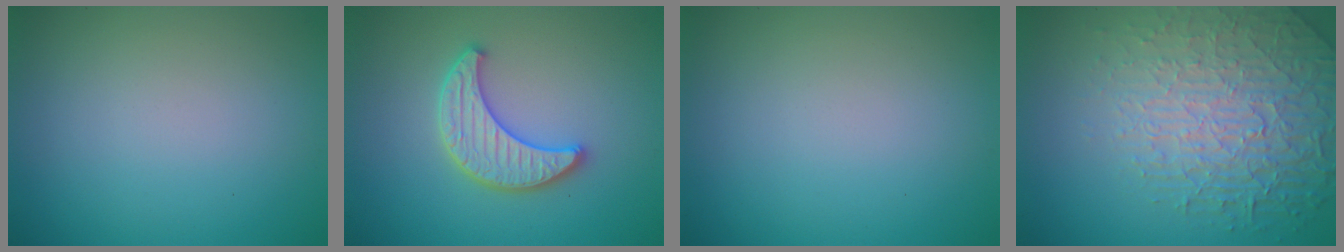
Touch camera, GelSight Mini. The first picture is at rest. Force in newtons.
{"total": 3.8, "press": 3.5, "slide": 1.4}
{"total": 0.0}
{"total": 6.2, "press": 5.1, "slide": 3.5}